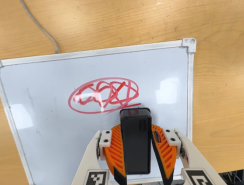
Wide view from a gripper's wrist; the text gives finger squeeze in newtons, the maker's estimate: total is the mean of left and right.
{"total": 7.6, "left": 6.7, "right": 8.5}